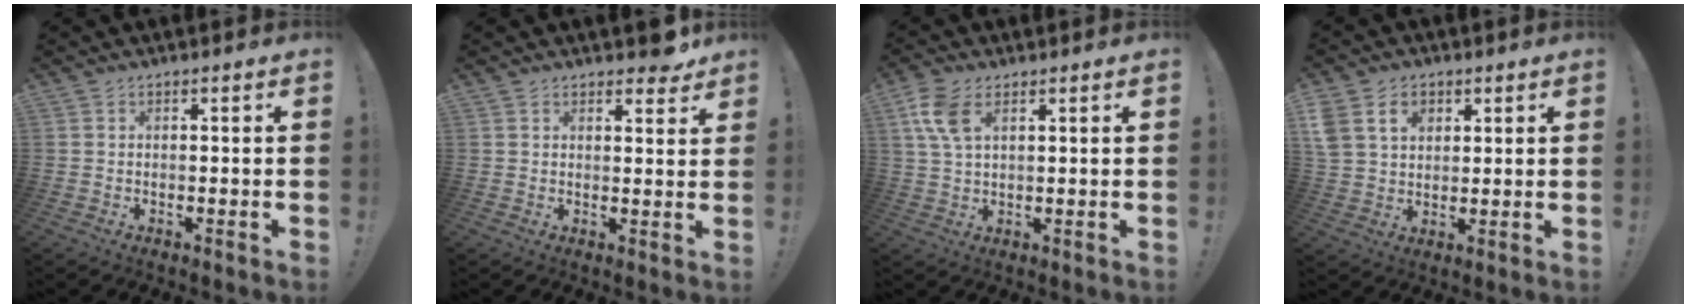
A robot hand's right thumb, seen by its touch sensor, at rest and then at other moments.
{"total": 3.9, "force": [3.2, 1.6, 1.5], "torque": [0.002, -0.023, 0.055]}
{"total": 8.2, "force": [3.5, 4.5, 5.9], "torque": [-0.132, -0.004, 0.067]}
{"total": 9.9, "force": [4.3, 7.6, 4.8], "torque": [-0.078, -0.010, 0.083]}